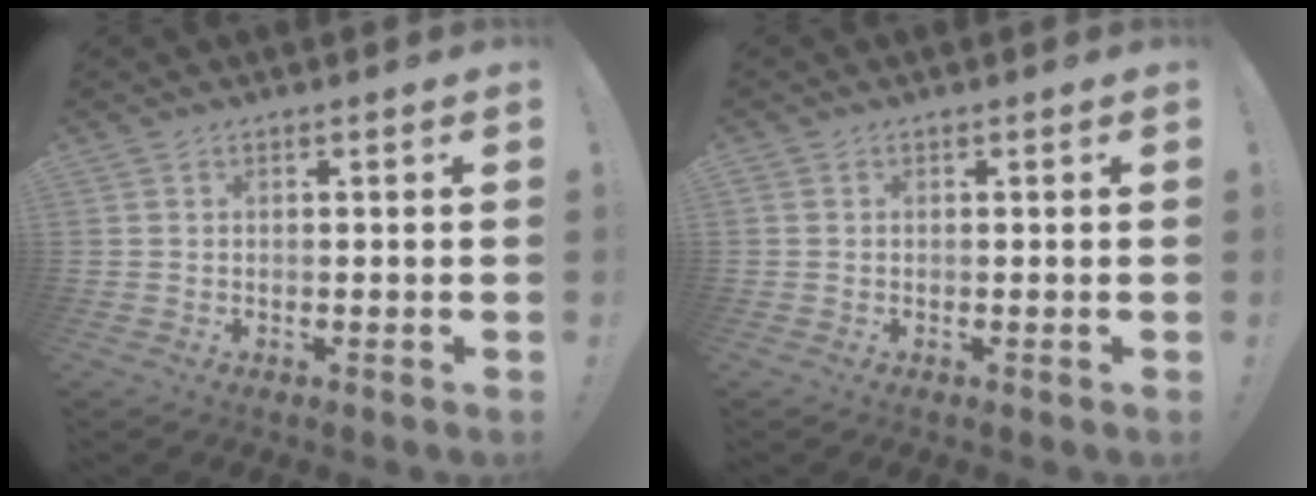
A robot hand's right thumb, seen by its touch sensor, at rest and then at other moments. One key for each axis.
{"total": 0.0}